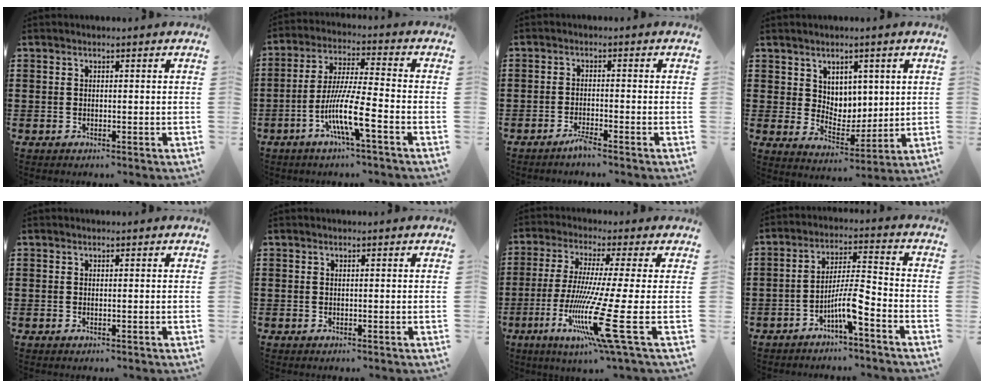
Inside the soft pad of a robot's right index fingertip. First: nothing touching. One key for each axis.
{"total": 10.4, "fx": -4.7, "fy": 1.0, "fz": 9.2, "tx": -0.191, "ty": -0.011, "tz": -0.094}
{"total": 2.0, "fx": -1.8, "fy": -0.1, "fz": 1.0, "tx": -0.017, "ty": 0.001, "tz": -0.033}
{"total": 5.0, "fx": 3.3, "fy": 3.7, "fz": 0.5, "tx": -0.026, "ty": -0.009, "tz": 0.060}
{"total": 0.0}
{"total": 0.0}
{"total": 14.5, "fx": -4.2, "fy": -0.8, "fz": 13.9, "tx": -0.290, "ty": -0.024, "tz": -0.082}
{"total": 7.1, "fx": -4.1, "fy": 0.9, "fz": 5.7, "tx": -0.117, "ty": -0.003, "tz": -0.081}